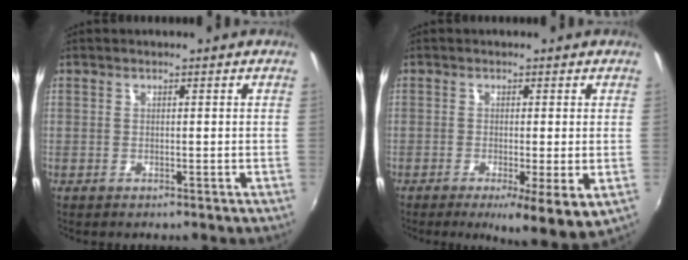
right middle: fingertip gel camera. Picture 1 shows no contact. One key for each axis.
{"total": 7.2, "fx": -2.4, "fy": 1.0, "fz": 6.7, "tx": -0.111, "ty": -0.021, "tz": -0.032}